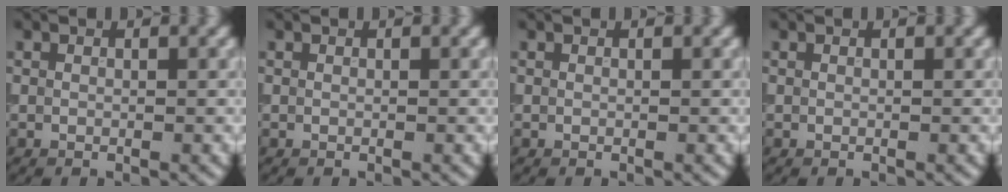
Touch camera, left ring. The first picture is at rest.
{"total": 0.0}
{"total": 0.0}
{"total": 0.0}